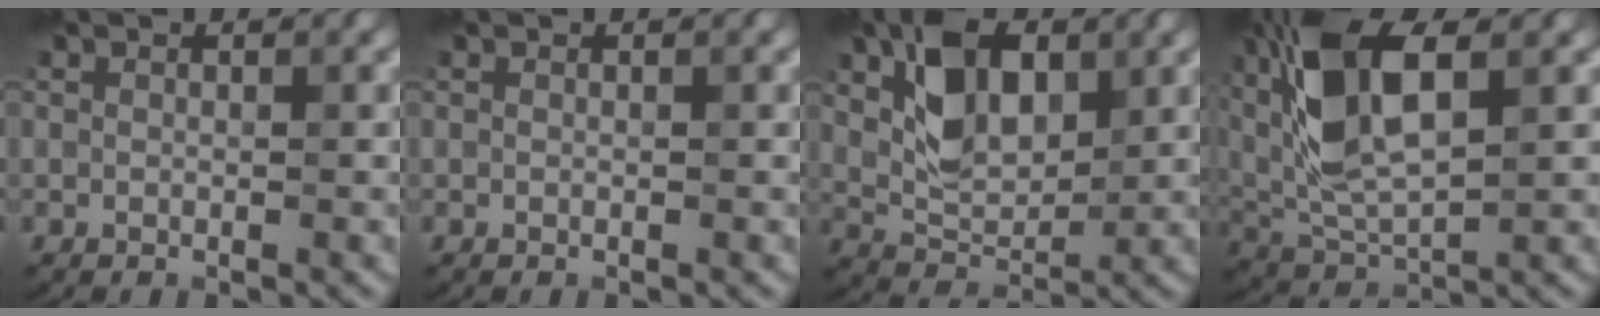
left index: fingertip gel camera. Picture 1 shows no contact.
{"total": 0.0}
{"total": 5.9, "force": [2.1, 3.4, 4.3], "torque": [-0.084, 0.001, 0.037]}
{"total": 9.0, "force": [2.6, 3.5, 7.9], "torque": [-0.171, 0.006, 0.044]}